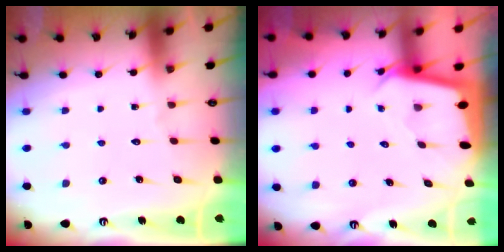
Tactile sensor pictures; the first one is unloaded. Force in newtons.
{"total": 2.1, "press": 2.1, "slide": 0.0}